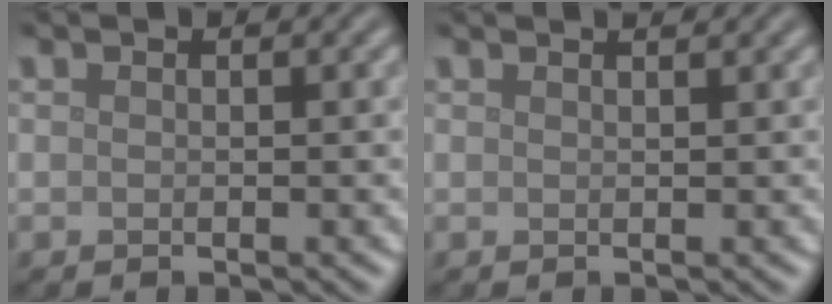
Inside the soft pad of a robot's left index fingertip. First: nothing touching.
{"total": 1.5, "force": [1.4, 0.4, 0.6], "torque": [-0.005, -0.001, 0.006]}